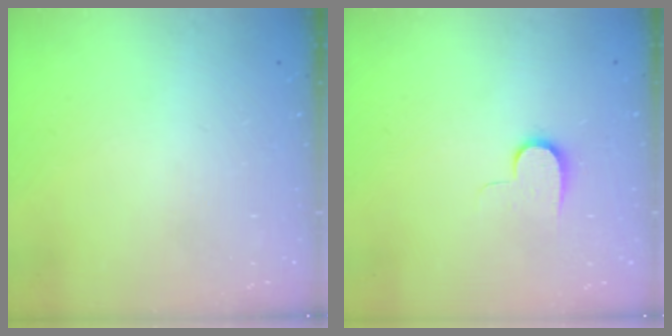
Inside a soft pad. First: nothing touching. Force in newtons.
{"total": 7.1, "press": 7.1, "slide": 0.7}